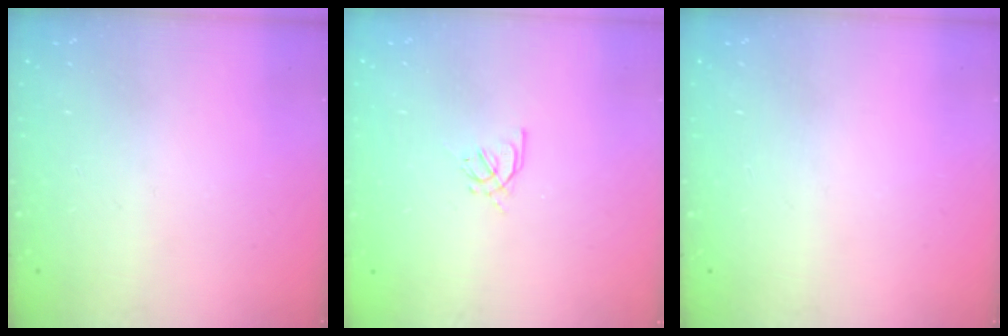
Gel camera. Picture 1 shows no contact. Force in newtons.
{"total": 2.9, "press": 2.8, "slide": 0.8}
{"total": 0.0}